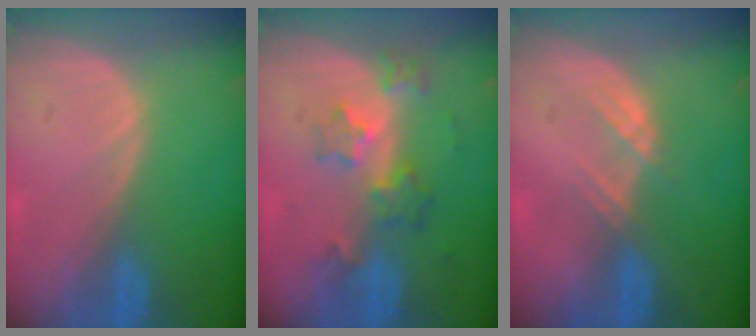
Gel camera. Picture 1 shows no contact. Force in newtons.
{"total": 5.9, "press": 5.4, "slide": 2.5}
{"total": 2.6, "press": 2.5, "slide": 0.7}